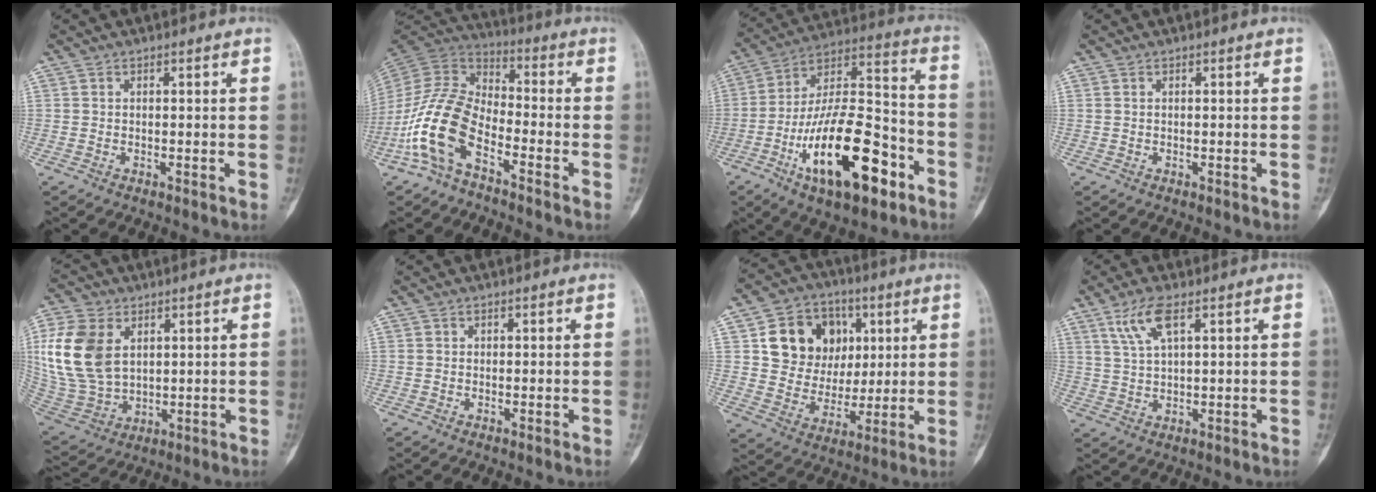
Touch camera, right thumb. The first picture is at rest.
{"total": 13.6, "force": [-6.7, 6.6, 9.8], "torque": [-0.201, 0.060, -0.142]}
{"total": 24.3, "force": [-10.3, 10.0, 19.6], "torque": [-0.342, 0.064, -0.167]}
{"total": 0.0}
{"total": 15.9, "force": [4.2, 10.9, 10.8], "torque": [-0.220, -0.012, 0.096]}
{"total": 0.0}
{"total": 15.5, "force": [4.8, 12.8, 7.3], "torque": [-0.075, -0.004, 0.089]}
{"total": 6.2, "force": [3.3, 1.8, 5.0], "torque": [-0.108, -0.005, 0.073]}